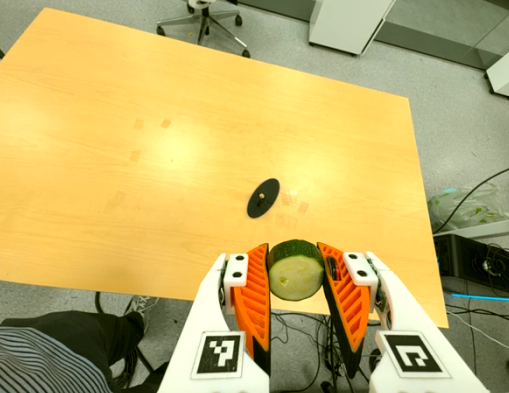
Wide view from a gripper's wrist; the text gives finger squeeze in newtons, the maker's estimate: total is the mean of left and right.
{"total": 12.2, "left": 11.7, "right": 12.7}